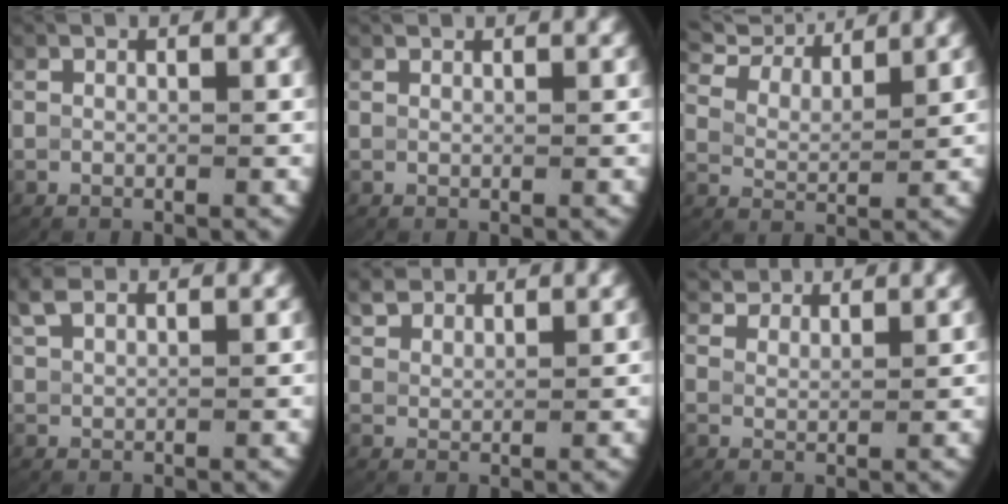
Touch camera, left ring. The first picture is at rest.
{"total": 0.6, "force": [0.6, -0.2, 0.0], "torque": [0.001, -0.002, 0.013]}
{"total": 6.5, "force": [5.1, 2.5, 3.1], "torque": [-0.061, 0.015, 0.081]}
{"total": 2.3, "force": [2.2, 0.2, 0.7], "torque": [-0.024, 0.003, 0.044]}
{"total": 3.2, "force": [3.1, 0.4, 0.7], "torque": [-0.017, -0.003, 0.062]}
{"total": 3.9, "force": [3.8, 0.3, 0.7], "torque": [-0.016, -0.001, 0.071]}